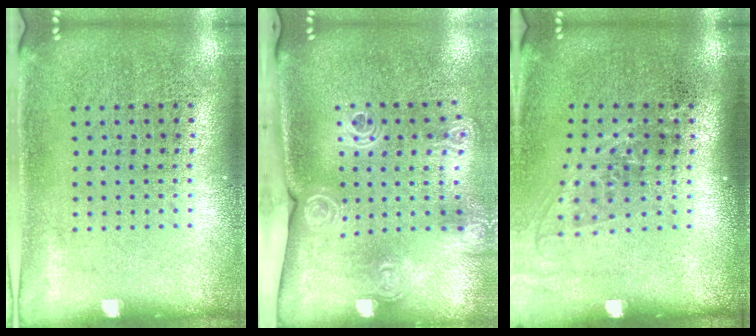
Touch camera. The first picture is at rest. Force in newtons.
{"total": 2.0, "press": 1.5, "slide": 1.4}
{"total": 1.2, "press": 1.0, "slide": 0.7}